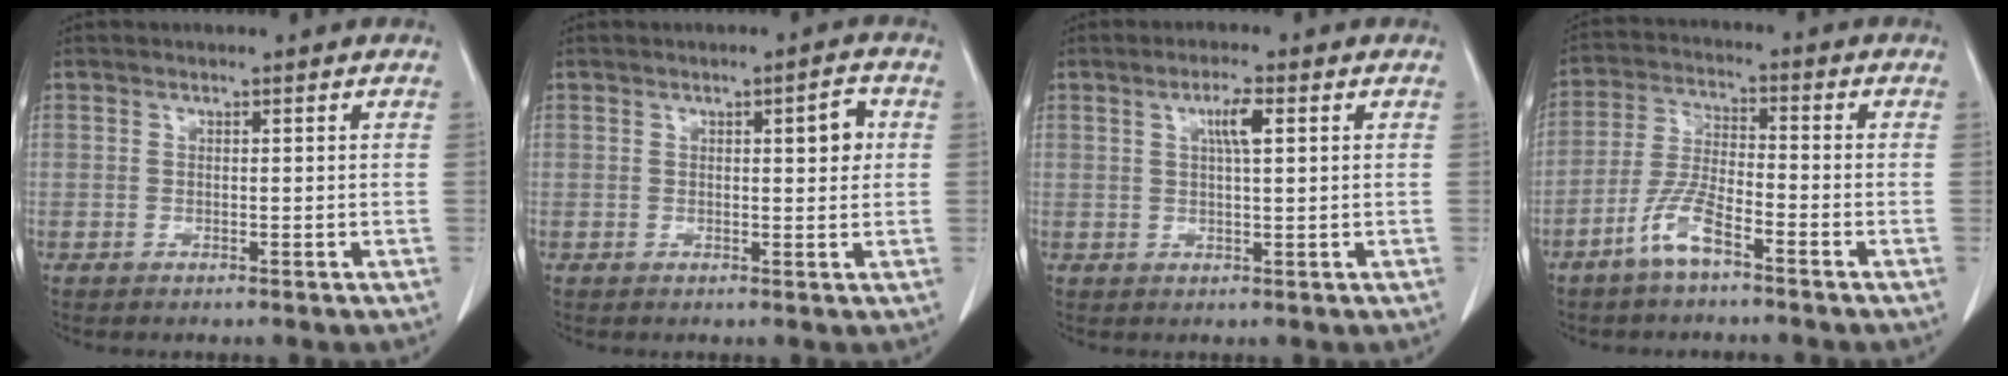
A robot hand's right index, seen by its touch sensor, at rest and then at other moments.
{"total": 3.2, "force": [0.8, 0.8, 3.0], "torque": [-0.039, 0.003, 0.009]}
{"total": 3.5, "force": [1.2, 0.4, 3.2], "torque": [-0.058, 0.002, 0.020]}
{"total": 6.9, "force": [-4.4, 1.2, 5.2], "torque": [-0.114, -0.003, -0.091]}